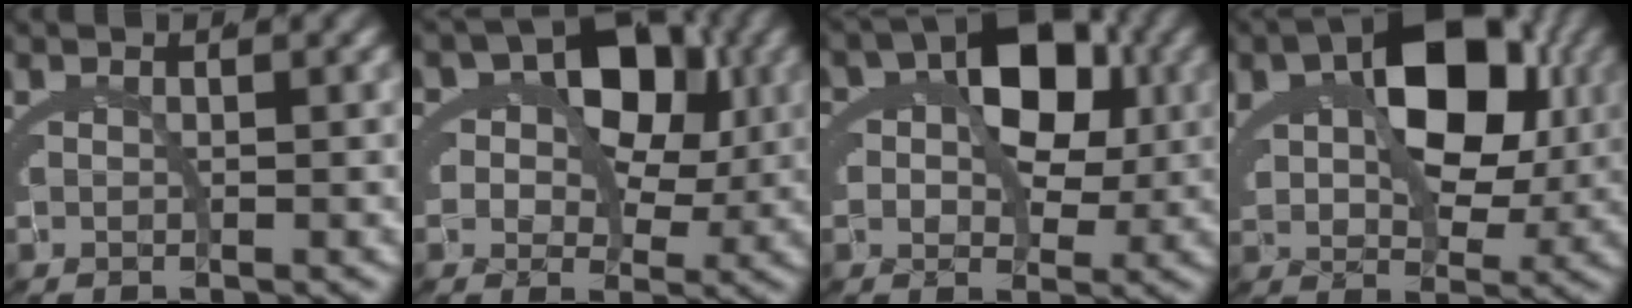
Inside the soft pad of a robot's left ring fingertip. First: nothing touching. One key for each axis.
{"total": 9.0, "fx": 1.5, "fy": 6.8, "fz": 5.7, "tx": -0.085, "ty": -0.005, "tz": 0.016}
{"total": 7.1, "fx": 1.3, "fy": 4.7, "fz": 5.1, "tx": -0.077, "ty": 0.001, "tz": 0.016}
{"total": 9.8, "fx": 3.1, "fy": 5.9, "fz": 7.1, "tx": -0.132, "ty": -0.007, "tz": 0.058}